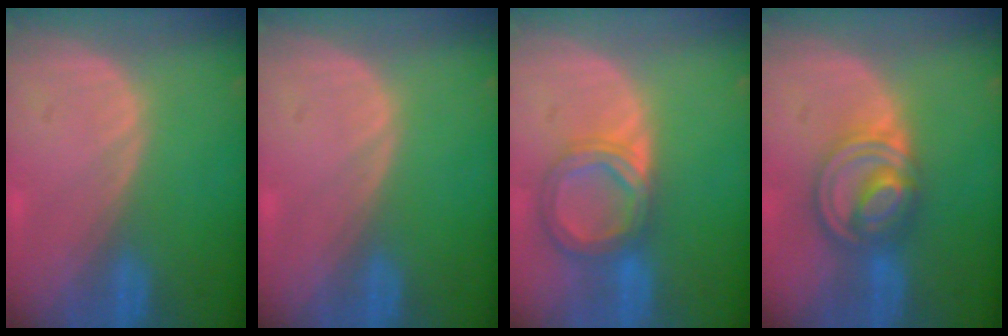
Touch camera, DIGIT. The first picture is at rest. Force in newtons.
{"total": 0.0}
{"total": 6.7, "press": 6.2, "slide": 2.5}
{"total": 7.9, "press": 6.9, "slide": 3.9}